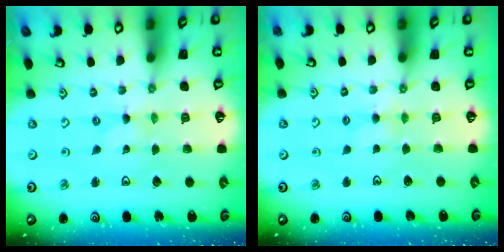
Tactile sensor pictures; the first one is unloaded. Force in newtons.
{"total": 2.9, "press": 2.8, "slide": 0.5}